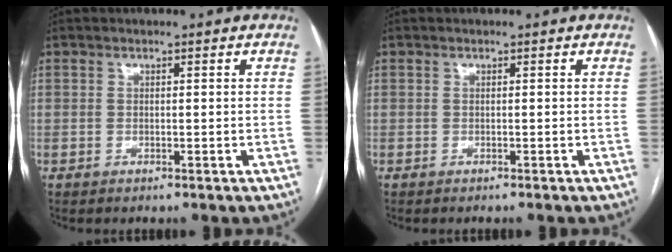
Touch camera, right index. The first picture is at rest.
{"total": 0.6, "force": [-0.5, -0.1, 0.2], "torque": [0.001, 0.001, -0.010]}